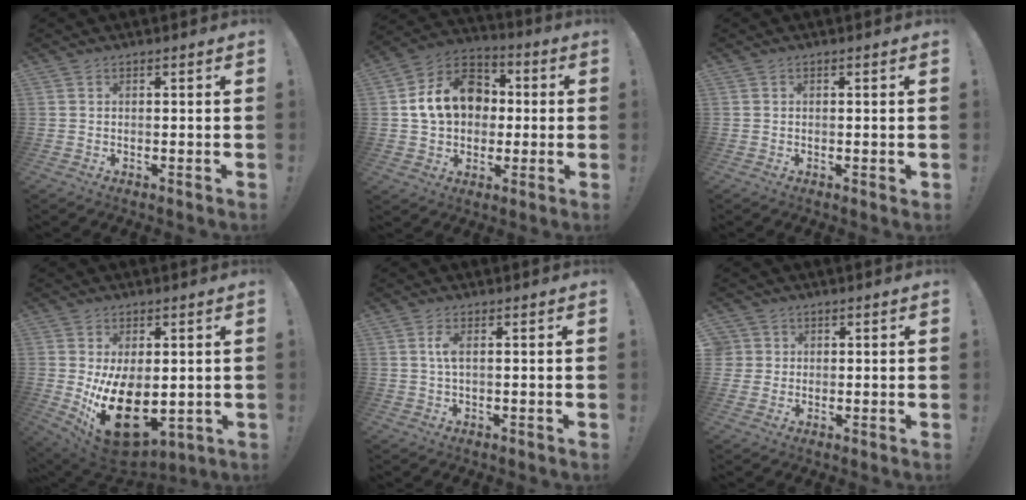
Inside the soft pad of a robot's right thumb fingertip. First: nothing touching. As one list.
[{"total": 17.0, "force": [2.5, 13.6, 9.9], "torque": [-0.140, 0.009, 0.056]}, {"total": 0.6, "force": [0.3, 0.3, 0.5], "torque": [-0.003, 0.000, 0.003]}, {"total": 18.2, "force": [-2.3, 10.8, 14.5], "torque": [-0.241, -0.003, -0.018]}, {"total": 2.9, "force": [0.4, 0.8, 2.8], "torque": [-0.060, -0.001, 0.002]}, {"total": 3.4, "force": [0.9, 3.2, 0.4], "torque": [-0.015, 0.005, 0.019]}]